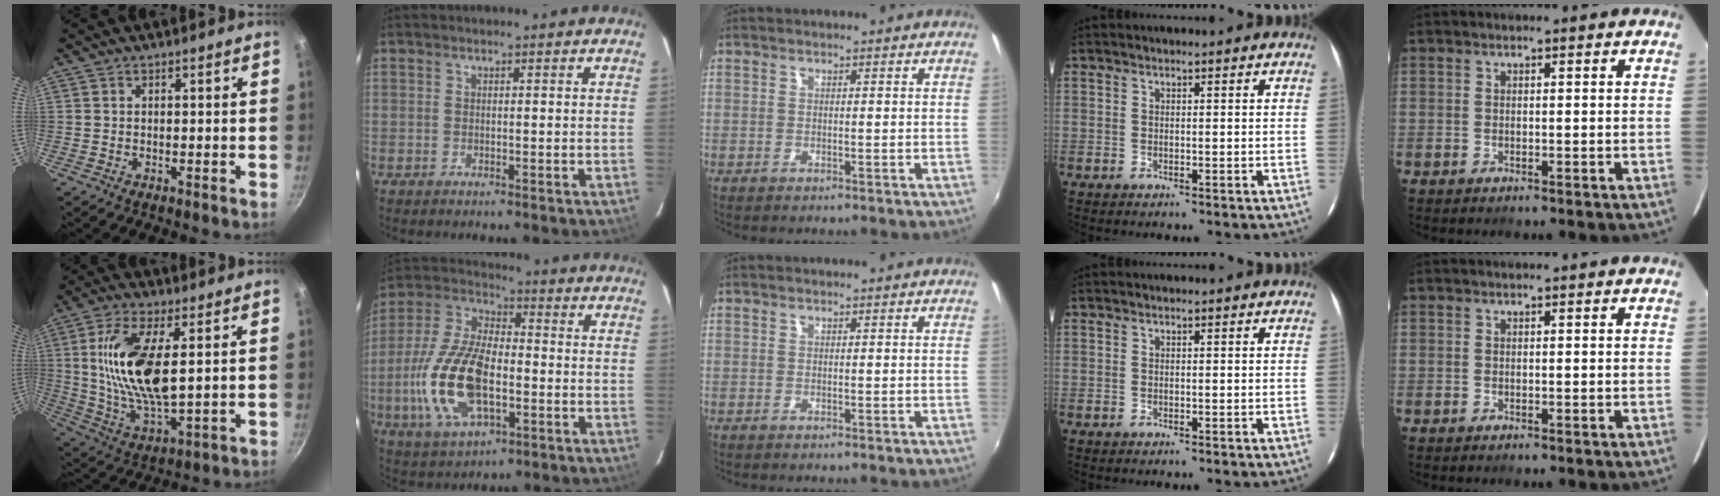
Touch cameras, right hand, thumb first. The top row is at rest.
{"thumb": {"total": 16.7, "force": [3.2, 6.8, 14.9], "torque": [-0.287, -0.015, 0.065]}, "index": {"total": 18.2, "force": [-4.5, 8.6, 15.4], "torque": [-0.336, -0.005, -0.080]}}